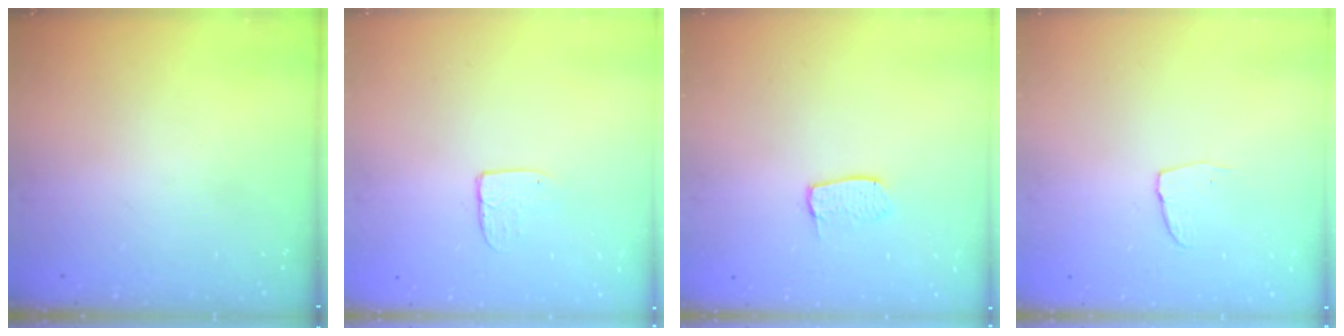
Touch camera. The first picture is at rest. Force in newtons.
{"total": 5.4, "press": 5.4, "slide": 0.4}
{"total": 5.5, "press": 5.5, "slide": 0.2}
{"total": 4.3, "press": 4.3, "slide": 0.3}